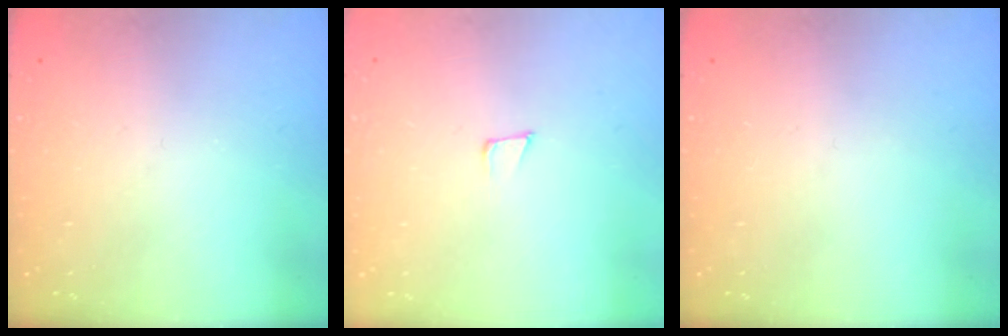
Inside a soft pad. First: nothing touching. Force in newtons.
{"total": 4.9, "press": 4.7, "slide": 1.0}
{"total": 0.0}